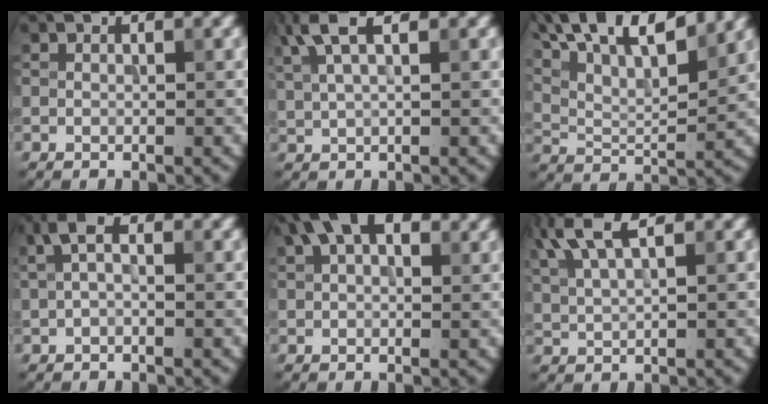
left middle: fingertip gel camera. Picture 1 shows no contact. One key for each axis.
{"total": 4.0, "fx": 2.4, "fy": 1.2, "fz": 3.0, "tx": -0.064, "ty": 0.010, "tz": 0.050}
{"total": 14.8, "fx": 10.1, "fy": 5.1, "fz": 9.6, "tx": -0.170, "ty": 0.037, "tz": 0.137}
{"total": 2.3, "fx": 0.7, "fy": 1.0, "fz": 1.9, "tx": -0.041, "ty": 0.008, "tz": 0.008}
{"total": 6.4, "fx": 3.6, "fy": 3.2, "fz": 4.3, "tx": -0.076, "ty": 0.019, "tz": 0.054}
{"total": 5.3, "fx": 3.2, "fy": 1.6, "fz": 3.9, "tx": -0.081, "ty": 0.017, "tz": 0.061}